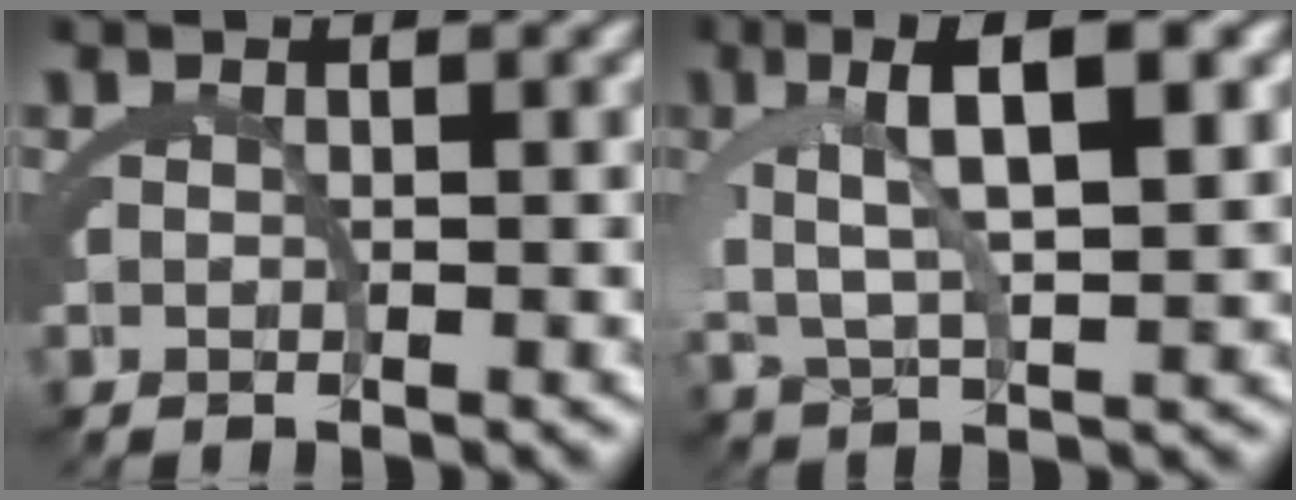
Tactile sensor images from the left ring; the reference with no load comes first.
{"total": 6.9, "force": [2.0, 2.3, 6.2], "torque": [-0.115, 0.005, 0.041]}